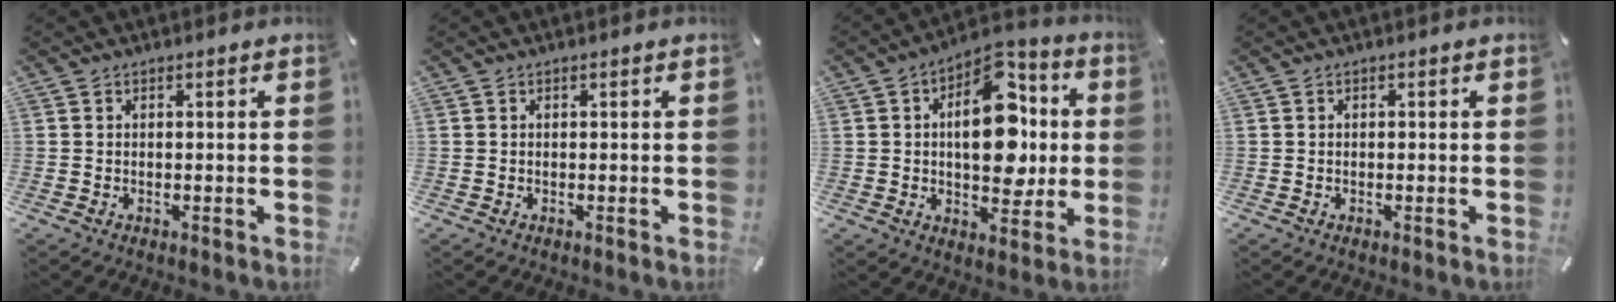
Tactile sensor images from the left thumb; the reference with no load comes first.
{"total": 0.0}
{"total": 17.2, "force": [2.5, 10.6, 13.3], "torque": [-0.179, -0.011, 0.044]}
{"total": 0.0}